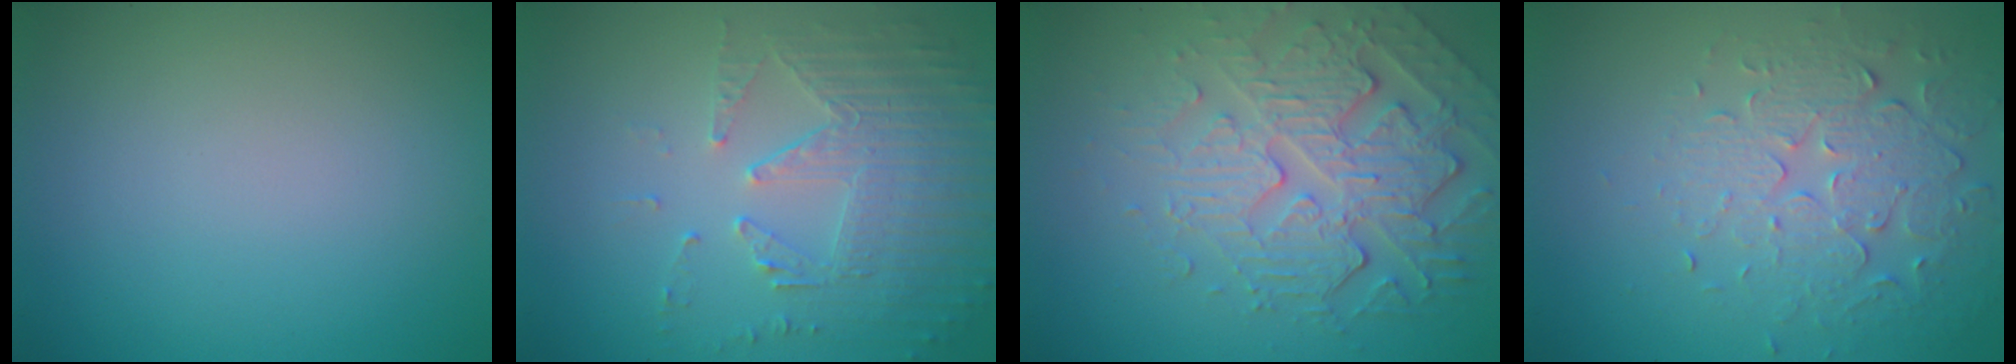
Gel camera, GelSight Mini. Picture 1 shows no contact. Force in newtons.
{"total": 5.8, "press": 3.7, "slide": 4.4}
{"total": 6.0, "press": 4.8, "slide": 3.7}
{"total": 4.7, "press": 3.4, "slide": 3.2}